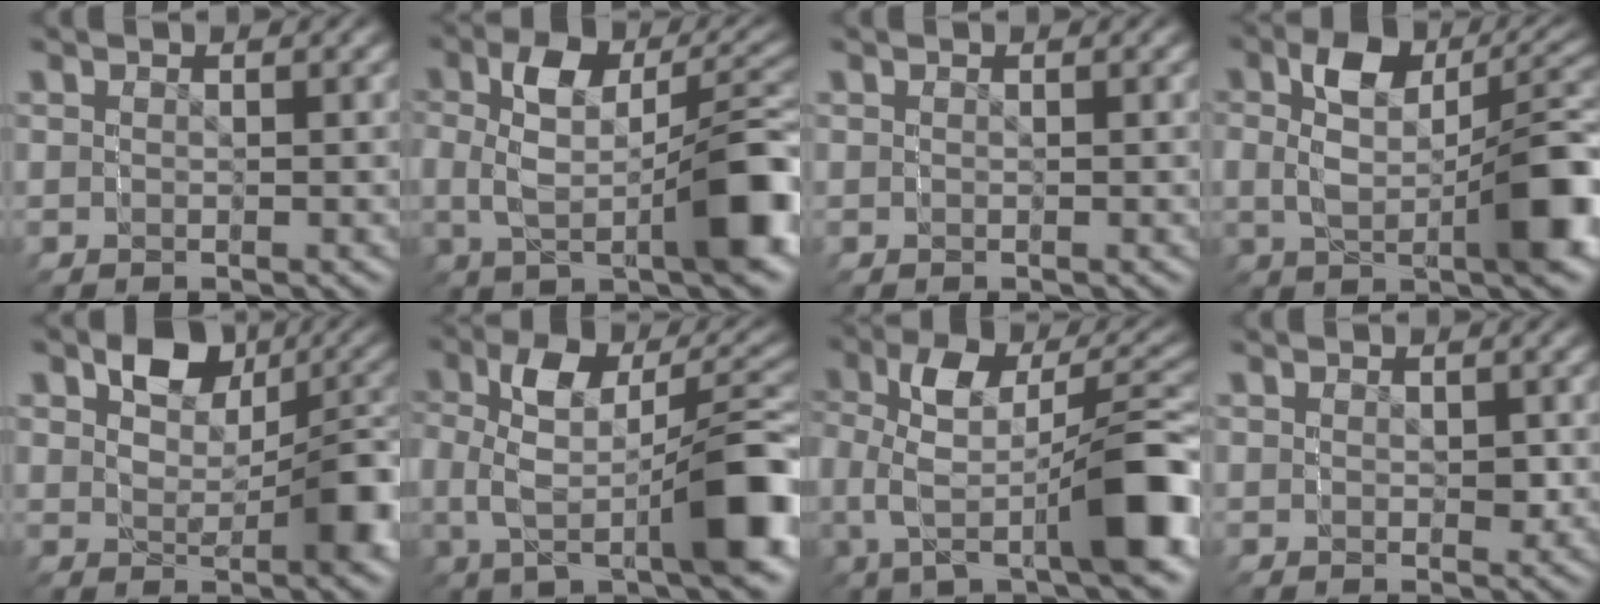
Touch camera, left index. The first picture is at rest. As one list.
[{"total": 4.9, "force": [-1.3, 2.6, 4.0], "torque": [-0.060, 0.004, -0.029]}, {"total": 0.0}, {"total": 5.3, "force": [-0.8, 3.1, 4.3], "torque": [-0.068, -0.001, -0.020]}, {"total": 6.6, "force": [0.8, 5.7, 3.3], "torque": [-0.064, -0.017, 0.013]}, {"total": 5.4, "force": [-1.5, 2.6, 4.6], "torque": [-0.062, 0.010, -0.036]}, {"total": 5.3, "force": [-1.0, 2.1, 4.8], "torque": [-0.067, 0.015, -0.029]}, {"total": 0.8, "force": [0.4, 0.6, -0.3], "torque": [0.007, -0.003, 0.007]}]